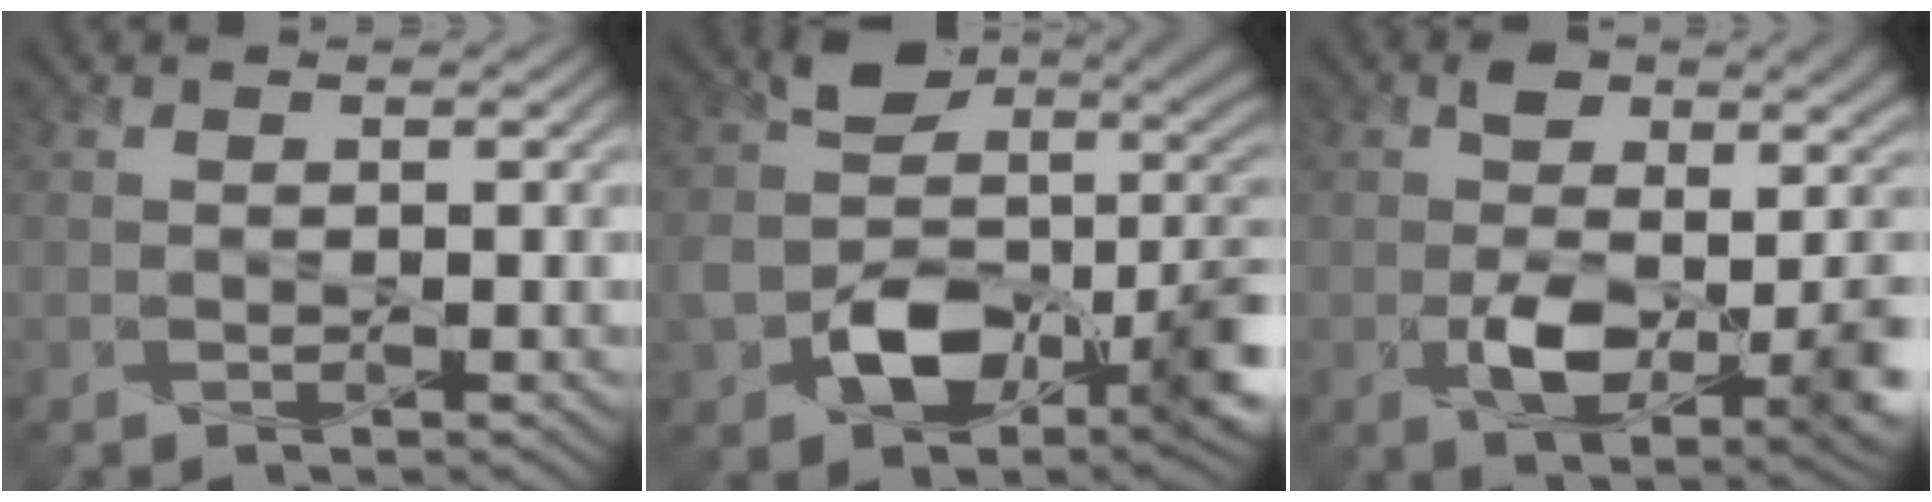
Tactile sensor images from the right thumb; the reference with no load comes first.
{"total": 13.5, "force": [-4.0, 8.8, 9.4], "torque": [-0.167, -0.022, -0.064]}
{"total": 10.7, "force": [-0.4, 5.6, 9.1], "torque": [-0.155, -0.024, 0.001]}